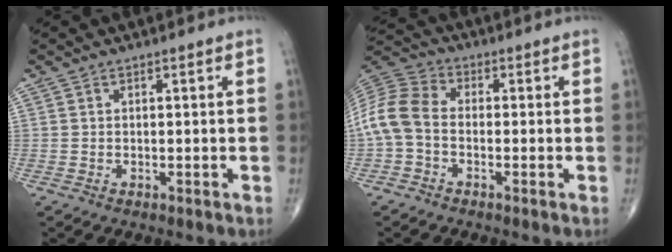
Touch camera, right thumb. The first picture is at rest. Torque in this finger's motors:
{"motor_torque": [-0.01, 0.44, 0.80, -0.37, 0.30]}